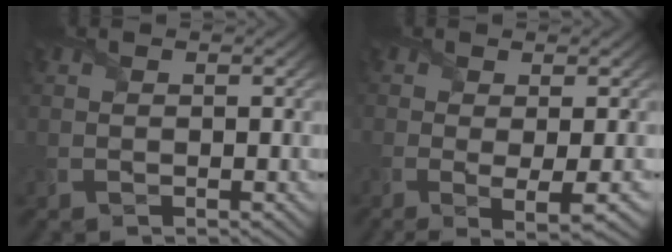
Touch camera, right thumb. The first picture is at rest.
{"total": 3.4, "force": [-0.8, 0.4, 3.2], "torque": [-0.072, -0.012, -0.015]}